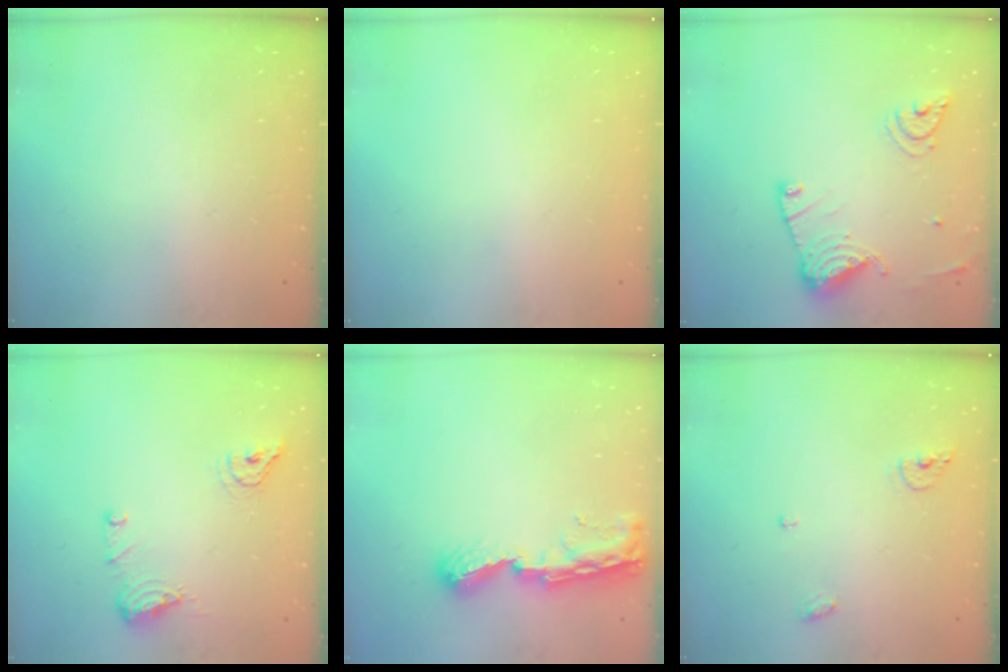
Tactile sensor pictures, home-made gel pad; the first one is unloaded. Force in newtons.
{"total": 0.0}
{"total": 14.5, "press": 14.5, "slide": 1.3}
{"total": 8.9, "press": 8.8, "slide": 1.4}
{"total": 9.3, "press": 9.3, "slide": 1.0}
{"total": 5.7, "press": 5.7, "slide": 1.0}